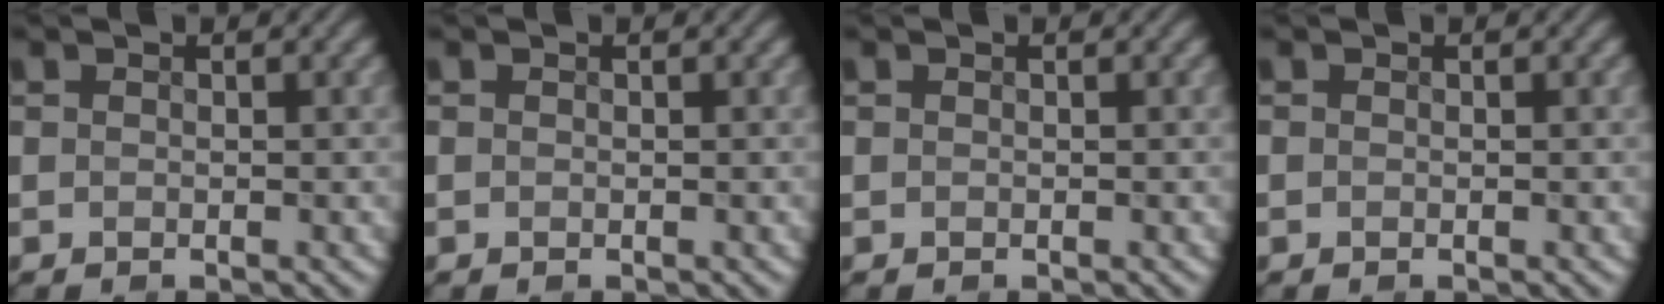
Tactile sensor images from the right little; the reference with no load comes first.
{"total": 0.0}
{"total": 0.0}
{"total": 0.0}